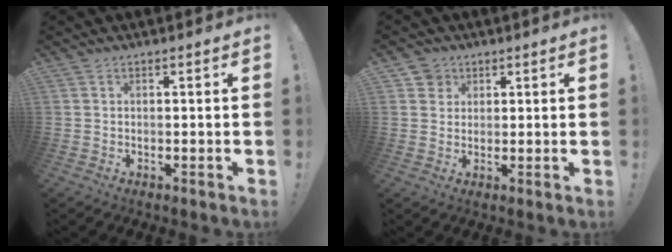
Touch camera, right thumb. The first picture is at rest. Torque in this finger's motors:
{"motor_torque": [-0.17, 0.13, -0.19, 0.00, -0.05]}